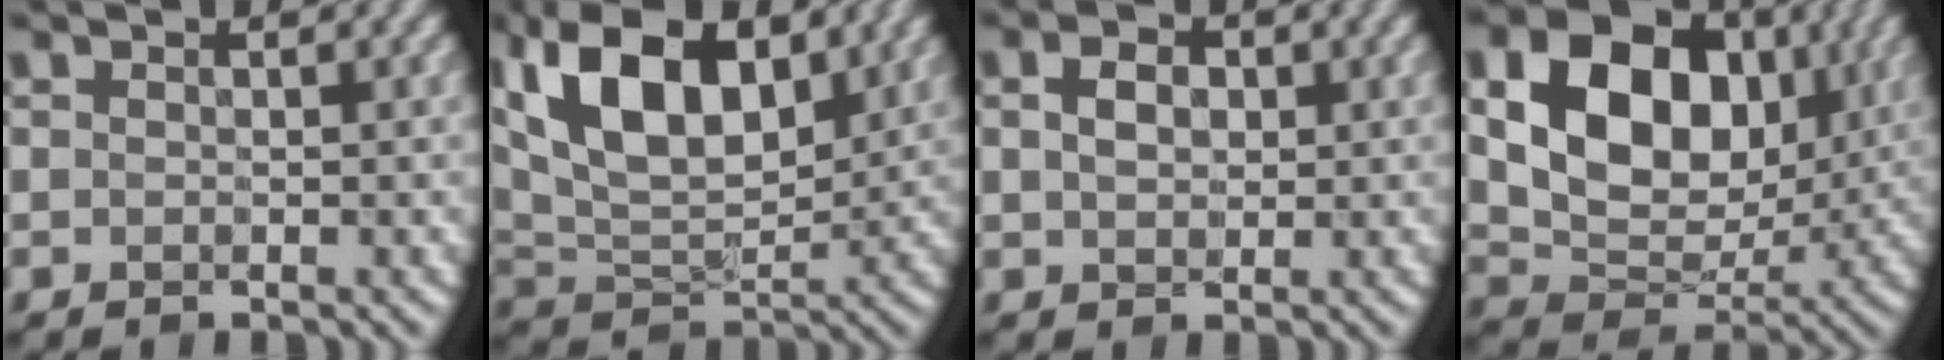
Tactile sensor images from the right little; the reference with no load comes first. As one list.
[{"total": 12.1, "force": [4.8, 6.8, 8.8], "torque": [-0.175, 0.012, 0.081]}, {"total": 2.4, "force": [0.2, 1.7, 1.6], "torque": [-0.035, 0.003, 0.002]}, {"total": 12.5, "force": [2.7, 8.8, 8.5], "torque": [-0.155, -0.001, 0.046]}]